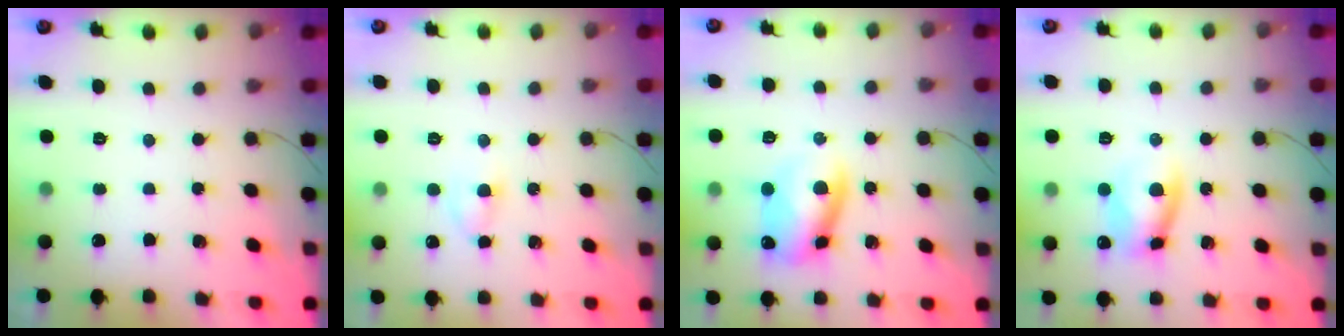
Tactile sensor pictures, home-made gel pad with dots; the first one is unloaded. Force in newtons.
{"total": 3.2, "press": 2.9, "slide": 1.3}
{"total": 9.2, "press": 9.1, "slide": 1.3}
{"total": 7.8, "press": 7.8, "slide": 0.4}